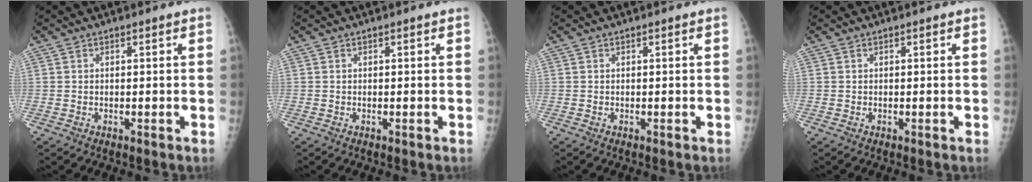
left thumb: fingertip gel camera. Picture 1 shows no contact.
{"total": 0.0}
{"total": 0.0}
{"total": 0.0}